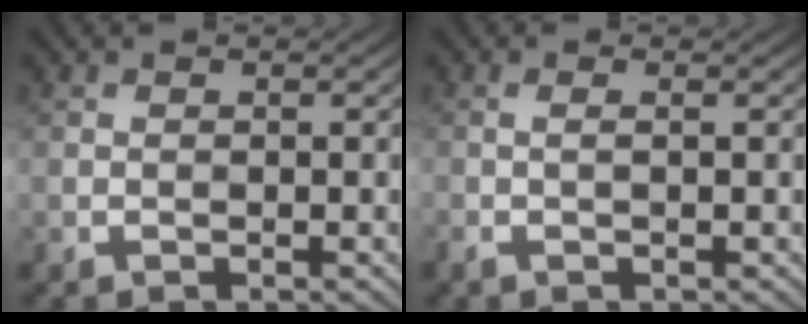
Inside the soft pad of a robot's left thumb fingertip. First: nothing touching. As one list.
[{"total": 1.2, "force": [-0.2, 0.1, 1.2], "torque": [-0.028, 0.003, -0.008]}]